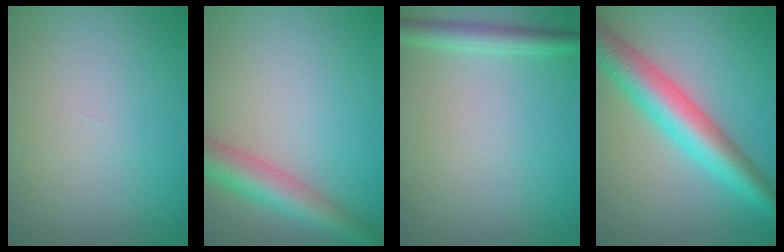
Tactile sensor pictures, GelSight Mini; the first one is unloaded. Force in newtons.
{"total": 4.8, "press": 4.8, "slide": 0.1}
{"total": 2.3, "press": 2.3, "slide": 0.1}
{"total": 7.2, "press": 7.2, "slide": 0.1}